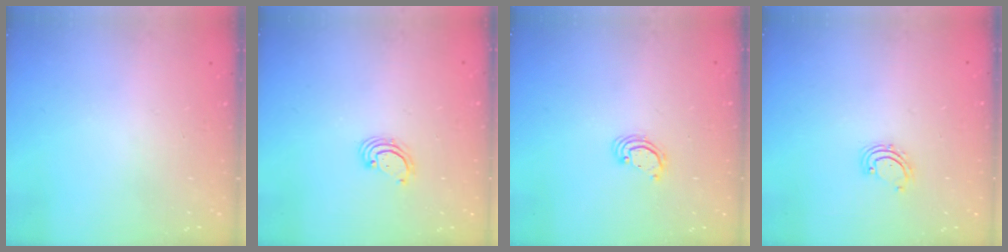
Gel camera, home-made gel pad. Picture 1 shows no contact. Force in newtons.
{"total": 2.8, "press": 2.8, "slide": 0.3}
{"total": 2.2, "press": 2.2, "slide": 0.1}
{"total": 2.9, "press": 2.9, "slide": 0.4}